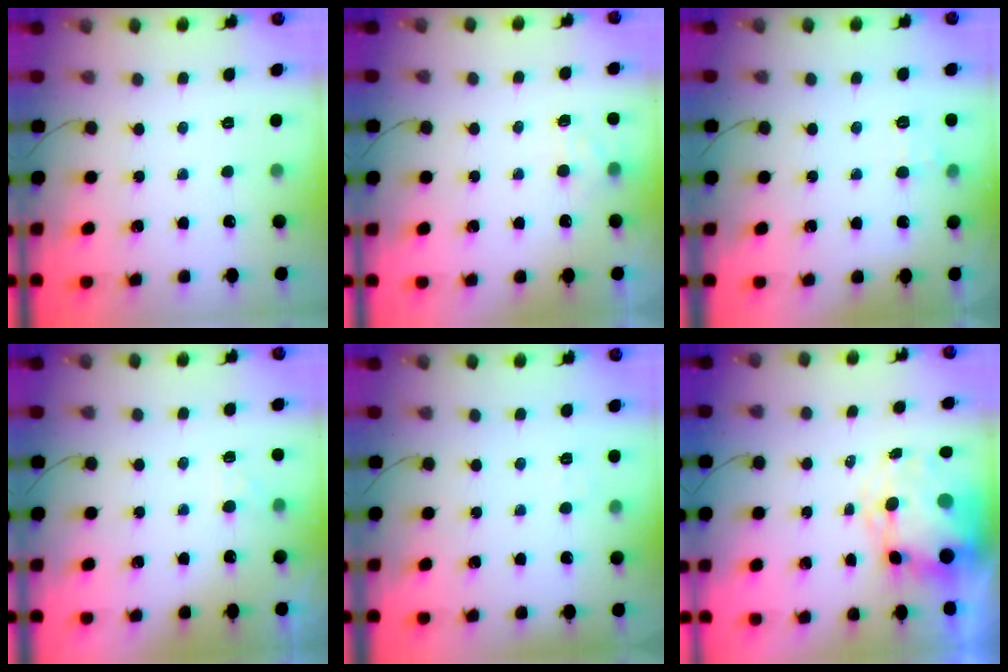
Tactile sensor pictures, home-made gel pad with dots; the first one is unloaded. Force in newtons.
{"total": 6.8, "press": 6.6, "slide": 1.5}
{"total": 4.3, "press": 3.9, "slide": 1.8}
{"total": 3.8, "press": 3.6, "slide": 1.3}
{"total": 3.5, "press": 3.4, "slide": 1.0}
{"total": 7.2, "press": 6.9, "slide": 2.2}